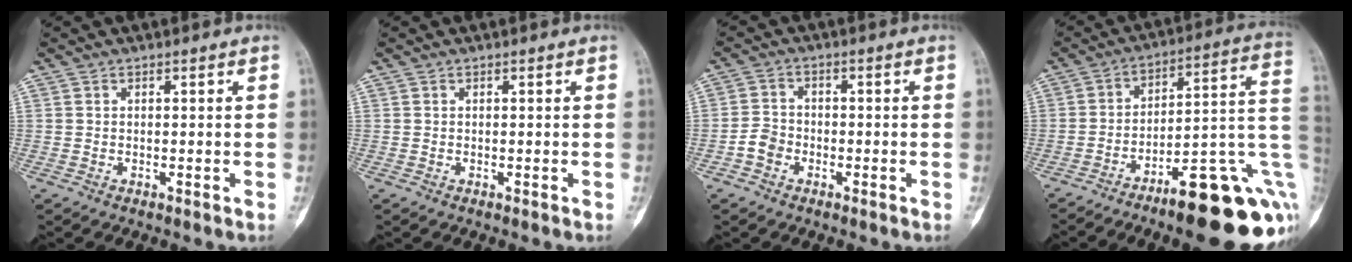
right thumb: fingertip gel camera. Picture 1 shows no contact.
{"total": 0.0}
{"total": 3.6, "force": [-1.6, 2.9, 1.5], "torque": [-0.018, 0.015, -0.037]}
{"total": 22.2, "force": [-9.5, 5.8, 19.2], "torque": [-0.188, 0.077, -0.130]}